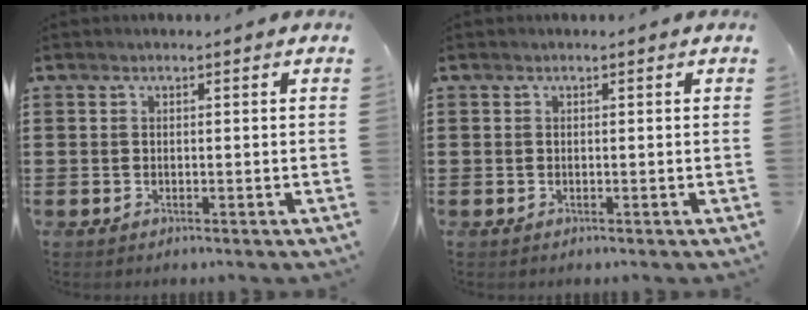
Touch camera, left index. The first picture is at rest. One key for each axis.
{"total": 0.0}